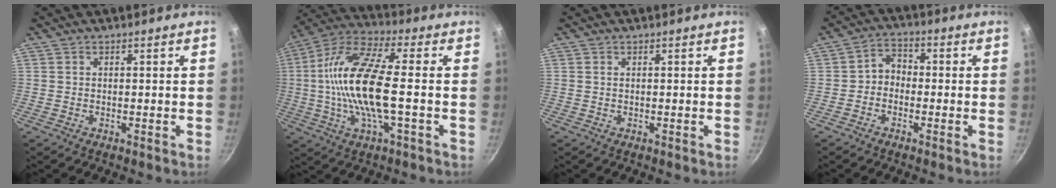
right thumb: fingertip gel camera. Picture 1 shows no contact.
{"total": 17.2, "force": [-0.9, 5.2, 16.3], "torque": [-0.323, 0.026, -0.032]}
{"total": 0.0}
{"total": 4.2, "force": [-1.1, 3.3, 2.2], "torque": [-0.019, 0.024, -0.032]}